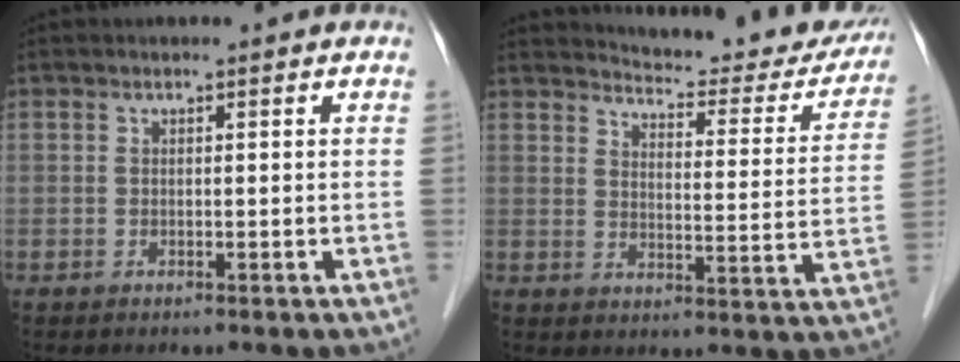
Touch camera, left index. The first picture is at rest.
{"total": 18.7, "force": [17.8, 3.5, 4.6], "torque": [-0.042, -0.065, 0.198]}